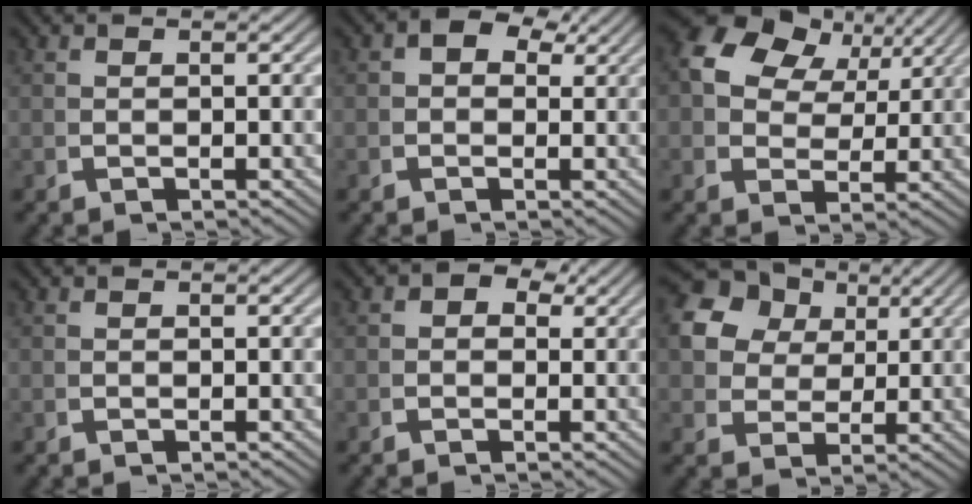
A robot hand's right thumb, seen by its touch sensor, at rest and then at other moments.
{"total": 2.6, "force": [1.5, 1.5, 1.6], "torque": [-0.026, 0.002, 0.020]}
{"total": 8.8, "force": [3.3, 6.3, 5.2], "torque": [-0.110, -0.011, 0.060]}
{"total": 0.0}
{"total": 1.7, "force": [0.9, 1.2, 0.9], "torque": [-0.014, -0.001, 0.010]}
{"total": 10.6, "force": [4.1, 8.2, 5.4], "torque": [-0.126, -0.005, 0.071]}